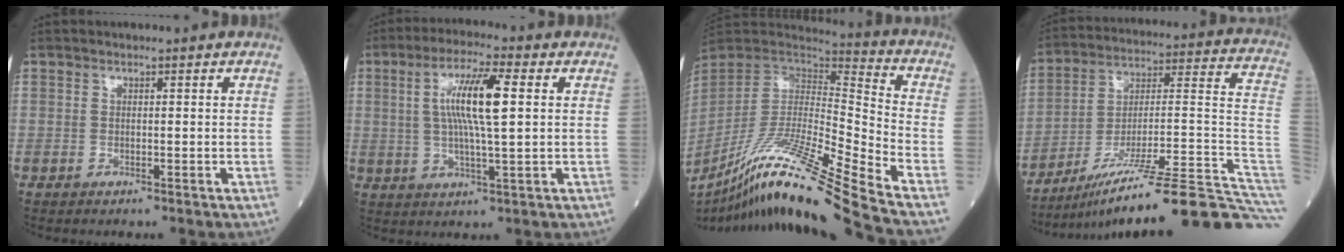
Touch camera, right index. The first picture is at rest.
{"total": 9.9, "force": [1.8, 0.8, 9.7], "torque": [-0.185, 0.006, 0.031]}
{"total": 25.1, "force": [-19.2, -2.0, 16.1], "torque": [-0.287, -0.047, -0.347]}
{"total": 28.5, "force": [-21.4, 0.6, 18.8], "torque": [-0.178, 0.011, -0.327]}